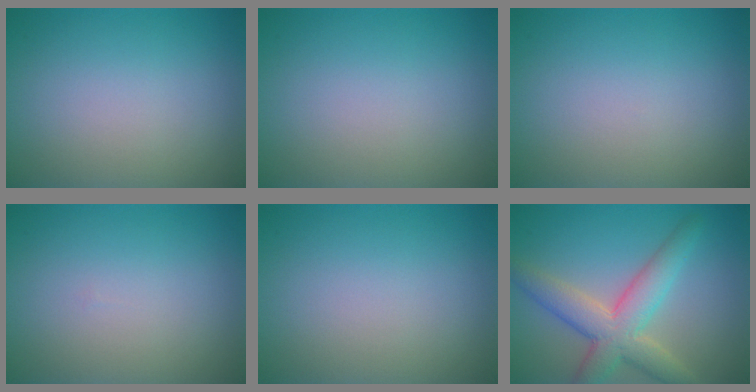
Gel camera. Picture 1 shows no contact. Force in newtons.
{"total": 0.0}
{"total": 0.0}
{"total": 0.0}
{"total": 0.0}
{"total": 6.0, "press": 6.0, "slide": 0.5}